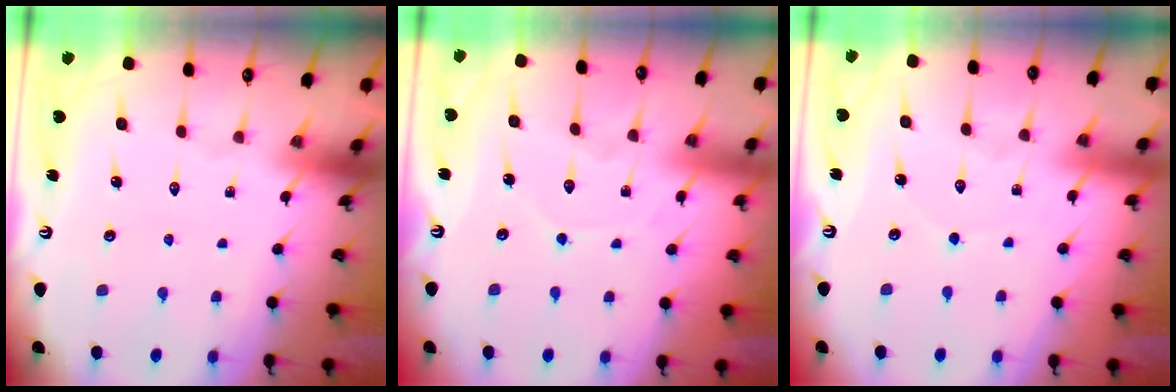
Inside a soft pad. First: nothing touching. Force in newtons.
{"total": 4.3, "press": 4.3, "slide": 0.2}
{"total": 2.7, "press": 2.6, "slide": 0.3}